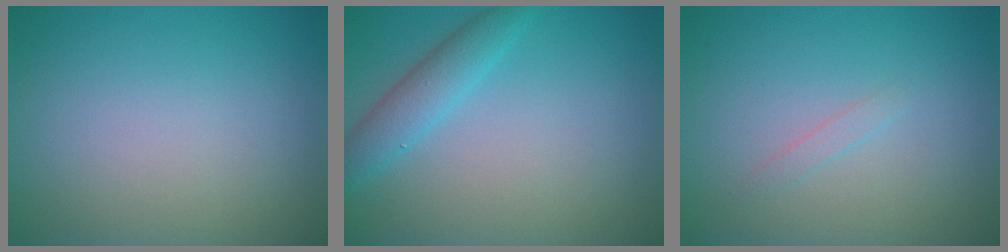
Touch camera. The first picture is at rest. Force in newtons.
{"total": 2.9, "press": 2.9, "slide": 0.2}
{"total": 0.7, "press": 0.7, "slide": 0.0}